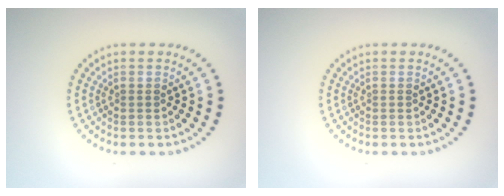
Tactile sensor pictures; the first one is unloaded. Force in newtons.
{"total": 0.0}